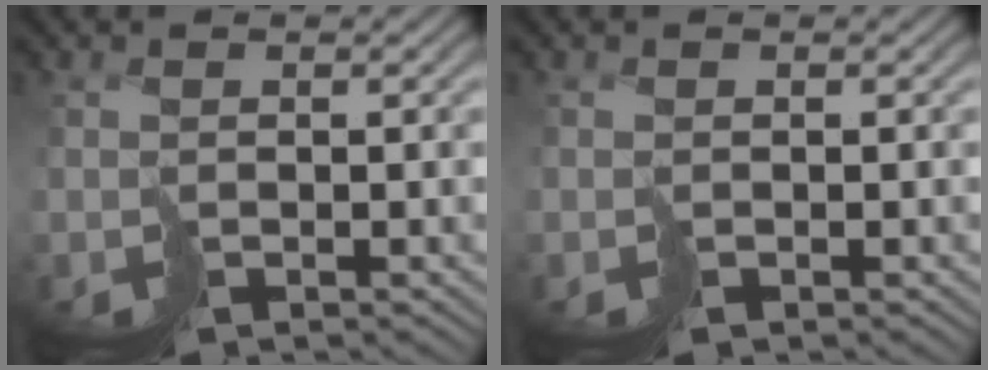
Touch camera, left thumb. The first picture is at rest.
{"total": 0.0}